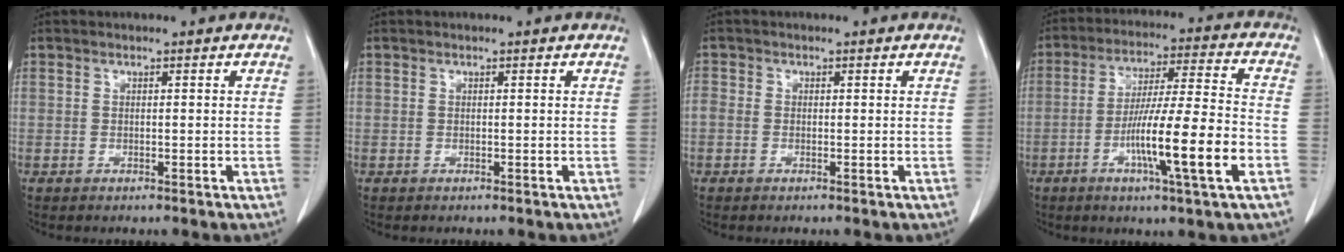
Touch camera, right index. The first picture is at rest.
{"total": 0.0}
{"total": 1.8, "force": [-0.3, 1.5, 1.0], "torque": [-0.027, 0.008, -0.009]}
{"total": 14.5, "force": [-4.9, -0.1, 13.6], "torque": [-0.238, -0.006, -0.086]}